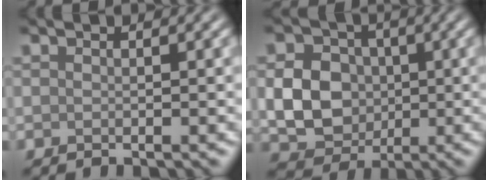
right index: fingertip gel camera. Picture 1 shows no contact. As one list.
[{"total": 6.1, "force": [-0.2, 5.1, 3.4], "torque": [-0.067, -0.001, -0.005]}]